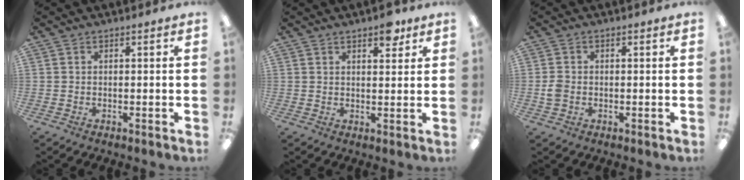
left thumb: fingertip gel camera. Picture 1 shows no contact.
{"total": 5.1, "force": [3.5, 2.1, 3.1], "torque": [-0.027, -0.018, 0.055]}
{"total": 2.6, "force": [-0.5, 2.0, 1.6], "torque": [-0.027, 0.005, -0.008]}